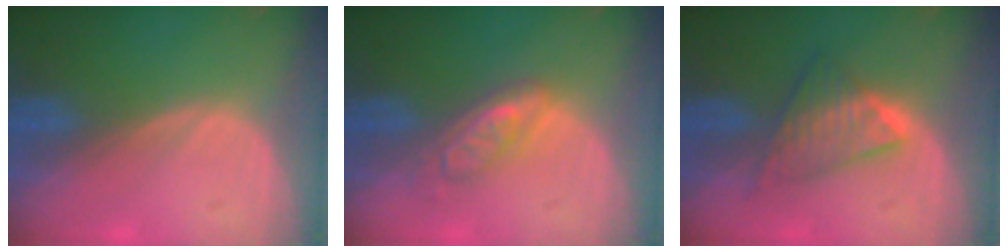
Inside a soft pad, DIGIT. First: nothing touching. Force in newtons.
{"total": 5.4, "press": 4.7, "slide": 2.8}
{"total": 5.9, "press": 5.9, "slide": 0.8}